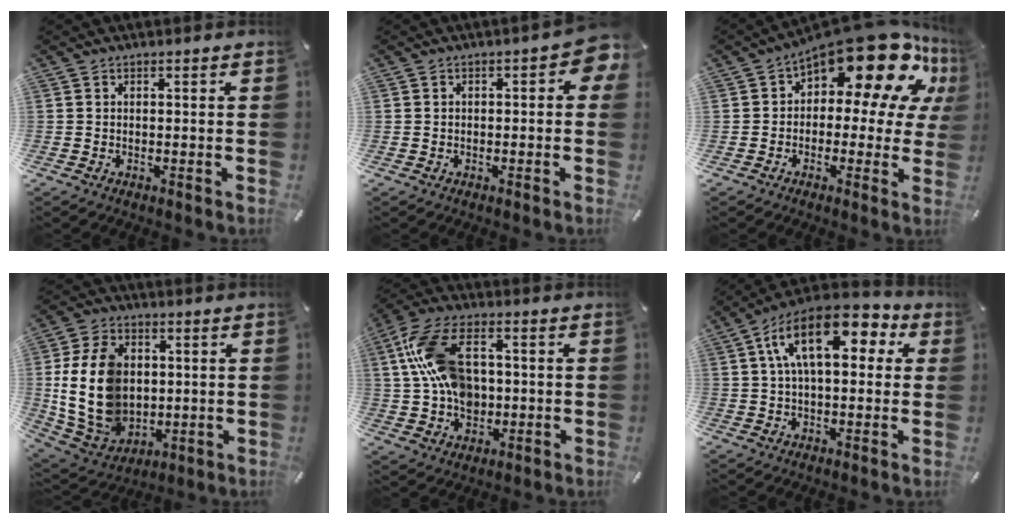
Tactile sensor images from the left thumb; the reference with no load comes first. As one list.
[{"total": 4.1, "force": [0.1, 2.4, 3.4], "torque": [-0.048, 0.006, 0.000]}, {"total": 19.4, "force": [11.2, 8.8, 13.2], "torque": [-0.191, -0.080, 0.189]}, {"total": 17.2, "force": [1.2, 13.3, 10.8], "torque": [-0.245, -0.007, 0.022]}, {"total": 15.5, "force": [1.8, 11.0, 10.7], "torque": [-0.234, 0.017, 0.035]}, {"total": 15.8, "force": [5.7, 7.7, 12.5], "torque": [-0.228, -0.011, 0.095]}]